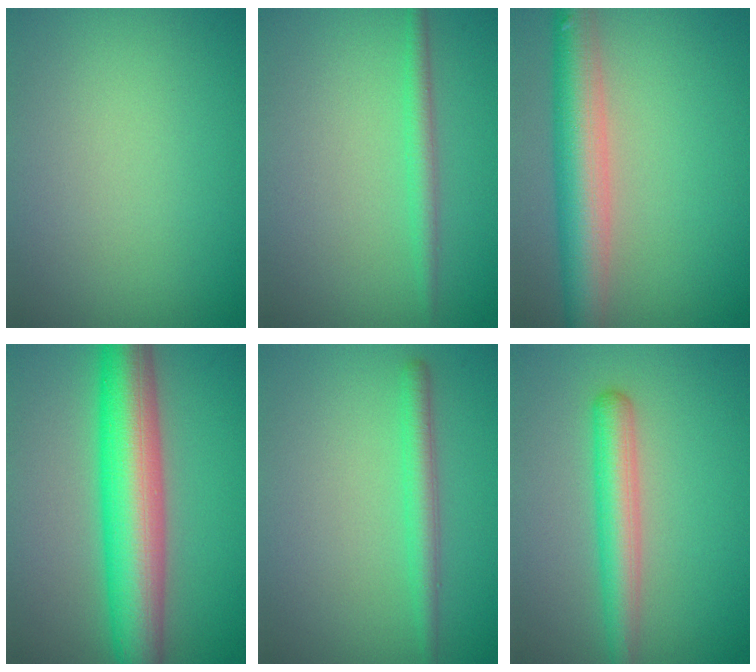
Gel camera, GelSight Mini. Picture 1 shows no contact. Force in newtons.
{"total": 1.9, "press": 1.9, "slide": 0.0}
{"total": 6.6, "press": 6.6, "slide": 0.4}
{"total": 9.9, "press": 9.9, "slide": 0.1}
{"total": 2.3, "press": 2.3, "slide": 0.1}
{"total": 3.8, "press": 3.8, "slide": 0.2}